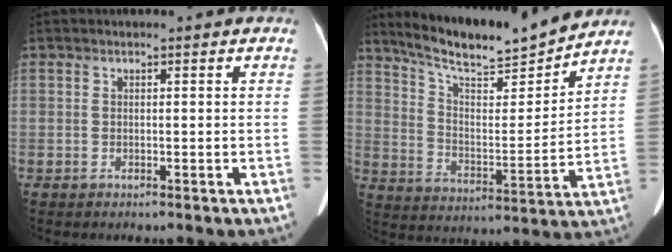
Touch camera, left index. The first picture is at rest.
{"total": 15.9, "force": [14.6, 1.0, 6.2], "torque": [-0.110, -0.009, 0.238]}